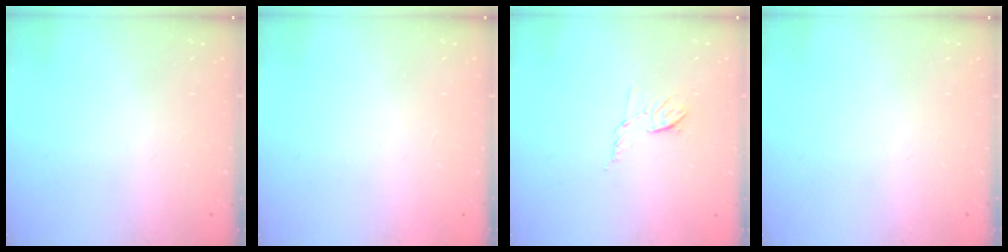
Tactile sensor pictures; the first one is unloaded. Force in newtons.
{"total": 1.5, "press": 1.5, "slide": 0.1}
{"total": 5.9, "press": 5.9, "slide": 1.0}
{"total": 0.0}